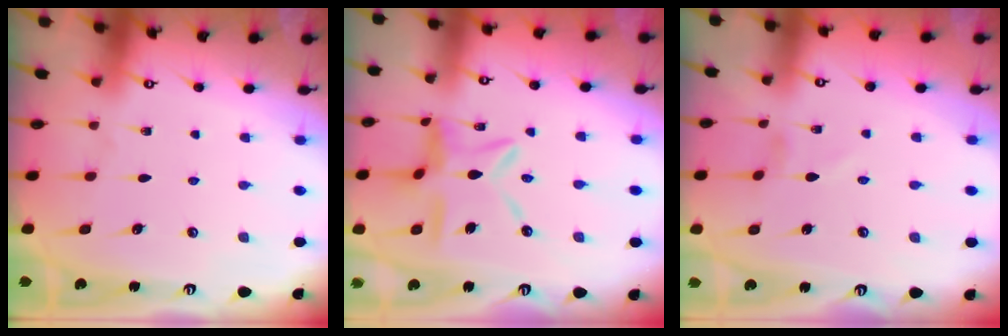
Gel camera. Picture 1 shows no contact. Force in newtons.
{"total": 10.2, "press": 10.1, "slide": 0.7}
{"total": 1.0, "press": 1.0, "slide": 0.1}